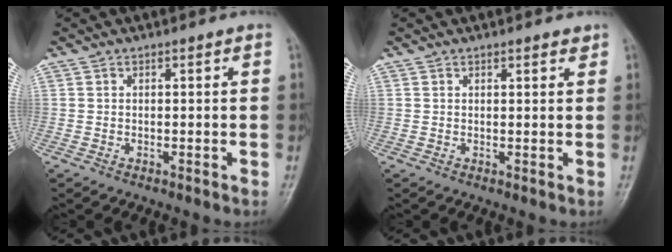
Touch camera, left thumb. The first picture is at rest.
{"total": 1.6, "force": [1.2, 0.5, 1.0], "torque": [-0.011, -0.006, 0.015]}